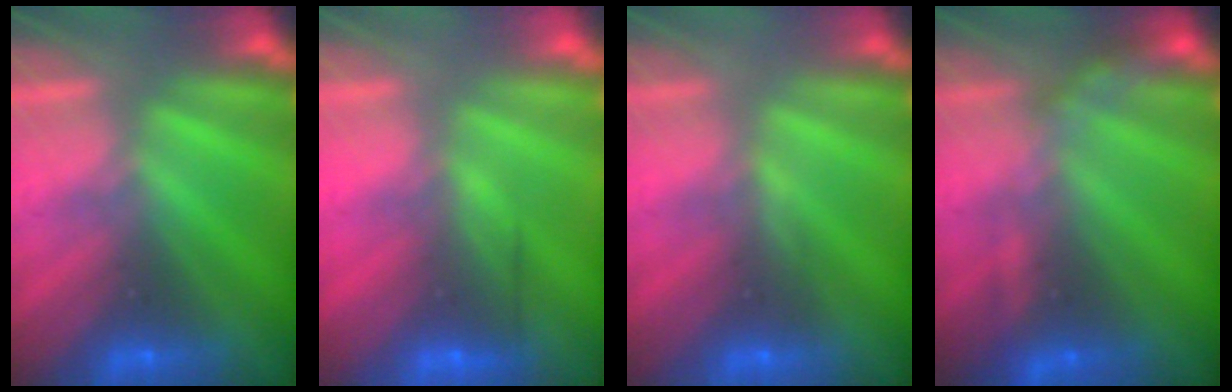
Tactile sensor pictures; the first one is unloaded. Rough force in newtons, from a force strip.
{"total": 3.0}
{"total": 2.9}
{"total": 2.7}